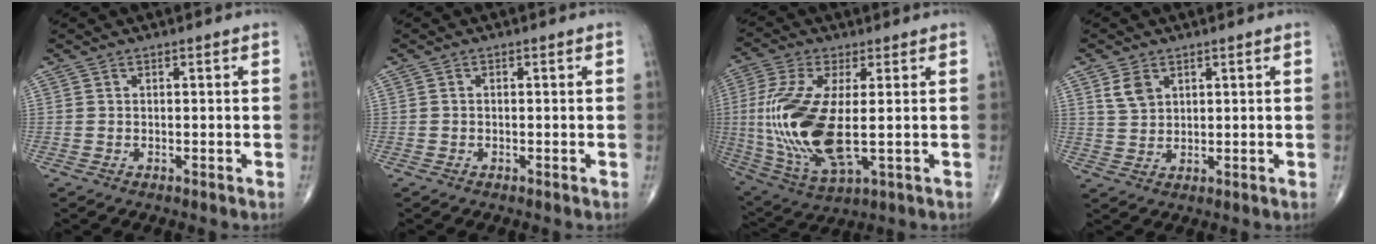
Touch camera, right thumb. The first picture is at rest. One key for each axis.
{"total": 0.0}
{"total": 18.3, "fx": -0.4, "fy": 7.0, "fz": 16.9, "tx": -0.391, "ty": -0.019, "tz": 0.001}
{"total": 4.1, "fx": 2.1, "fy": 2.8, "fz": 2.2, "tx": -0.035, "ty": -0.008, "tz": 0.047}